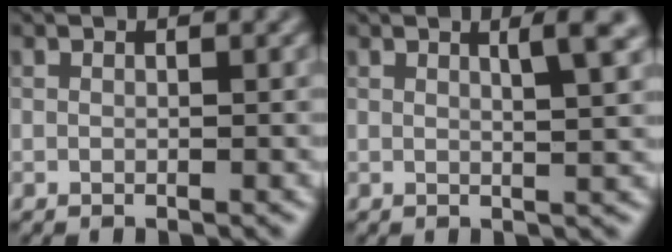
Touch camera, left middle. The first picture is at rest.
{"total": 3.3, "force": [1.5, 0.7, 2.8], "torque": [-0.027, 0.002, 0.021]}